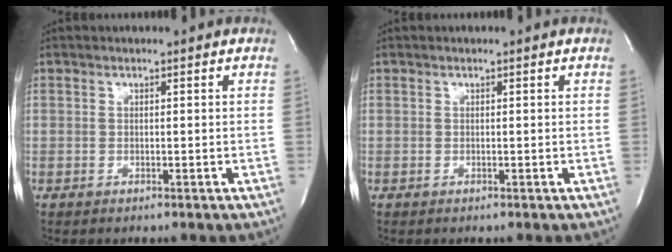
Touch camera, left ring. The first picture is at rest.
{"total": 0.0}